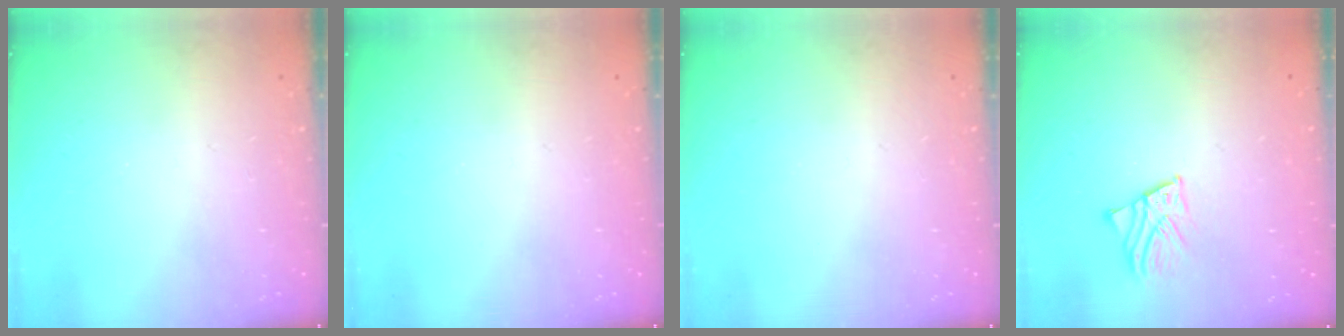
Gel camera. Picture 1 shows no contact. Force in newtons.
{"total": 0.0}
{"total": 0.0}
{"total": 2.6, "press": 2.6, "slide": 0.2}